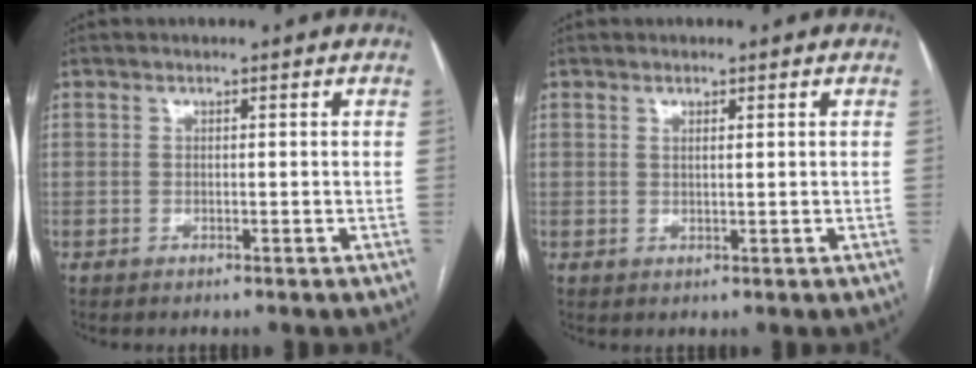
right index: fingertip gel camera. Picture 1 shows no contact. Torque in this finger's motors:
{"motor_torque": [-0.34, -0.09, -0.07, -0.02]}